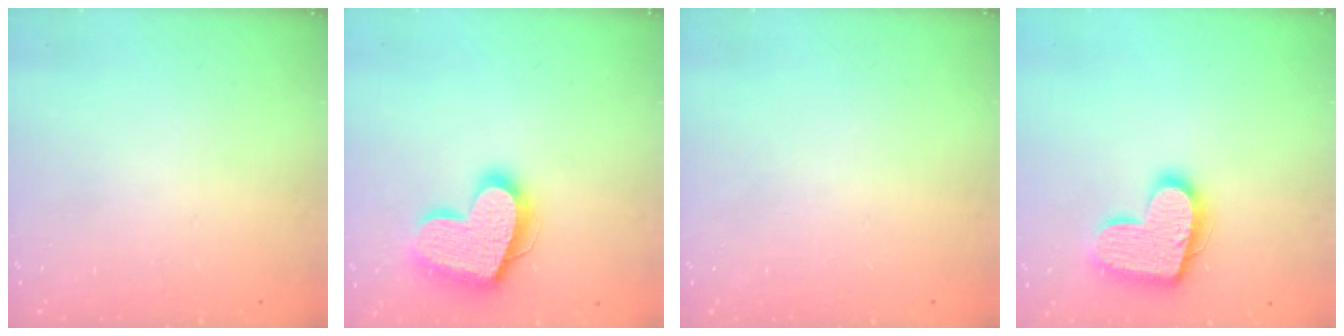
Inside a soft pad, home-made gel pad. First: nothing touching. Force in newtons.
{"total": 19.5, "press": 19.4, "slide": 1.6}
{"total": 0.0}
{"total": 16.4, "press": 16.4, "slide": 1.0}